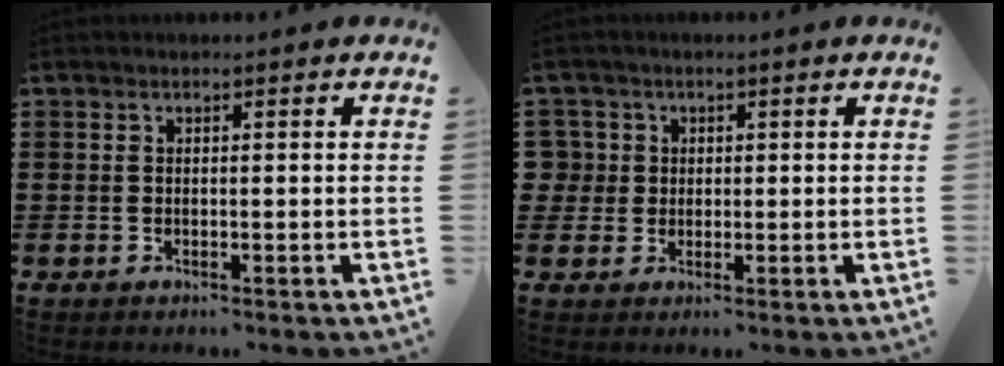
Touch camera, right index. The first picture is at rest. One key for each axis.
{"total": 3.3, "fx": 0.5, "fy": 3.2, "fz": 0.3, "tx": -0.022, "ty": 0.011, "tz": 0.009}